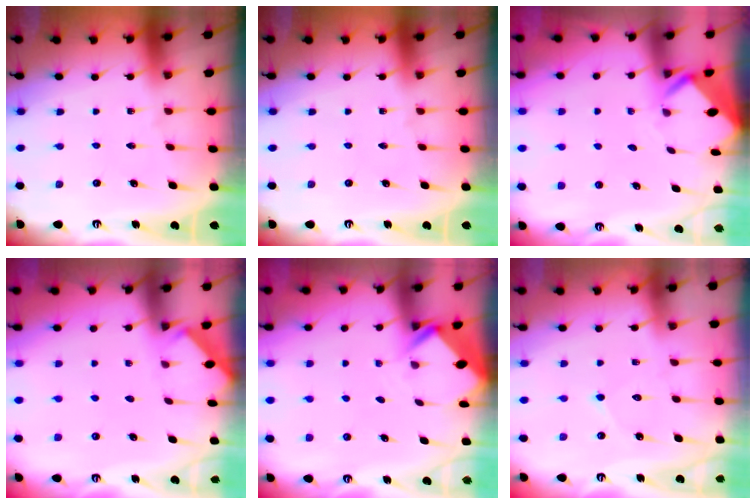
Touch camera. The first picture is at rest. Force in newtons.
{"total": 0.0}
{"total": 3.4, "press": 3.4, "slide": 0.1}
{"total": 1.3, "press": 1.3, "slide": 0.3}
{"total": 2.8, "press": 2.8, "slide": 0.2}
{"total": 5.6, "press": 5.6, "slide": 0.5}